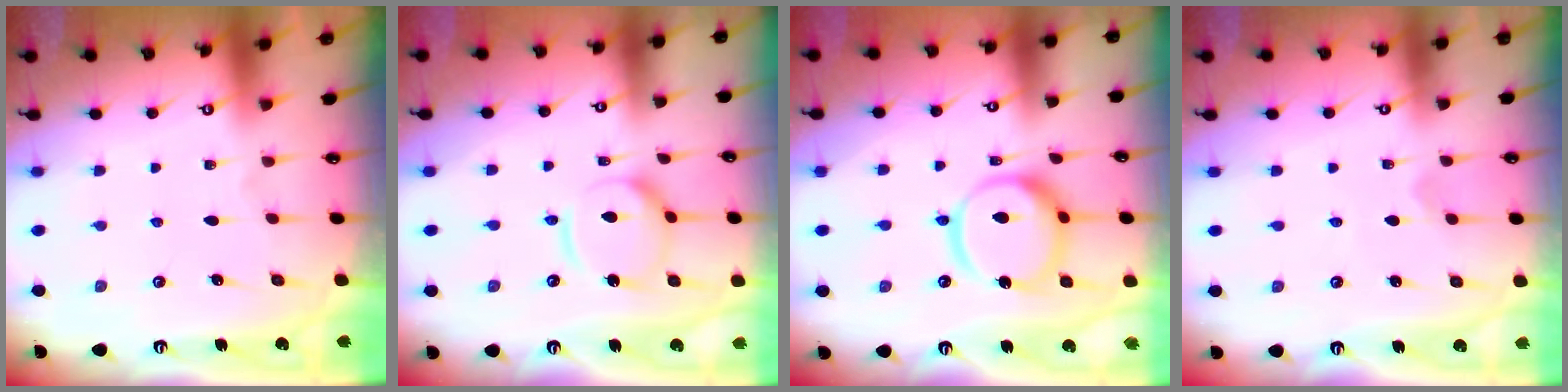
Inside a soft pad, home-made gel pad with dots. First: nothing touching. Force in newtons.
{"total": 12.7, "press": 12.7, "slide": 1.2}
{"total": 15.1, "press": 15.0, "slide": 1.8}
{"total": 1.0, "press": 1.0, "slide": 0.3}